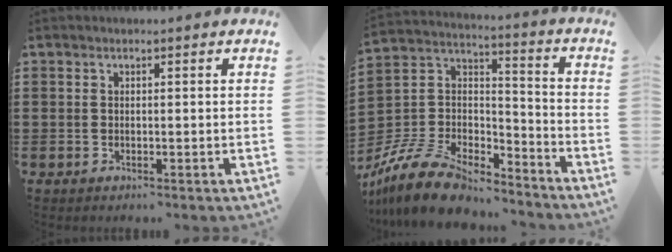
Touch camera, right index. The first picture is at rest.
{"total": 11.1, "force": [-9.8, 3.1, 4.2], "torque": [-0.112, 0.010, -0.200]}